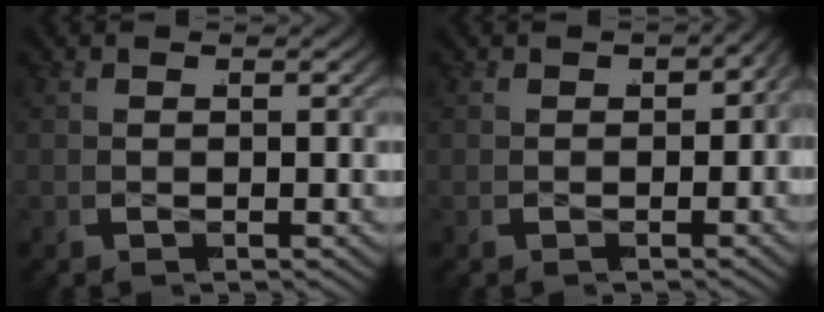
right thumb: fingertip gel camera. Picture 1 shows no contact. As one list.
[{"total": 2.3, "force": [-0.6, 1.5, 1.7], "torque": [-0.024, -0.009, -0.006]}]